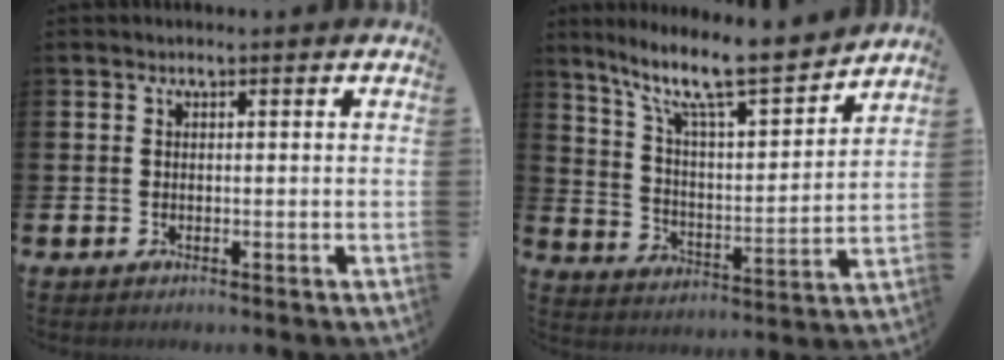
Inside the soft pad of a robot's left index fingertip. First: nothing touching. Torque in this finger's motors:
{"motor_torque": [0.16, -0.89, 0.72, 0.21]}